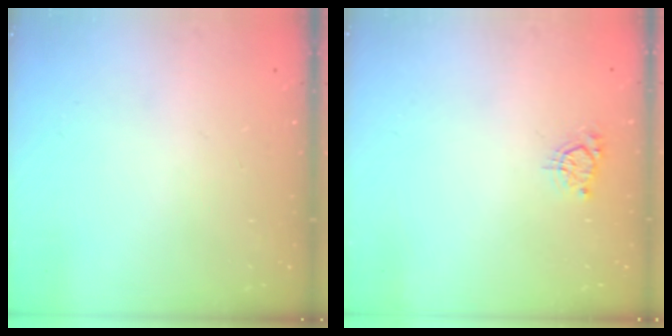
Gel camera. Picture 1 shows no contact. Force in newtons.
{"total": 4.5, "press": 4.4, "slide": 0.6}